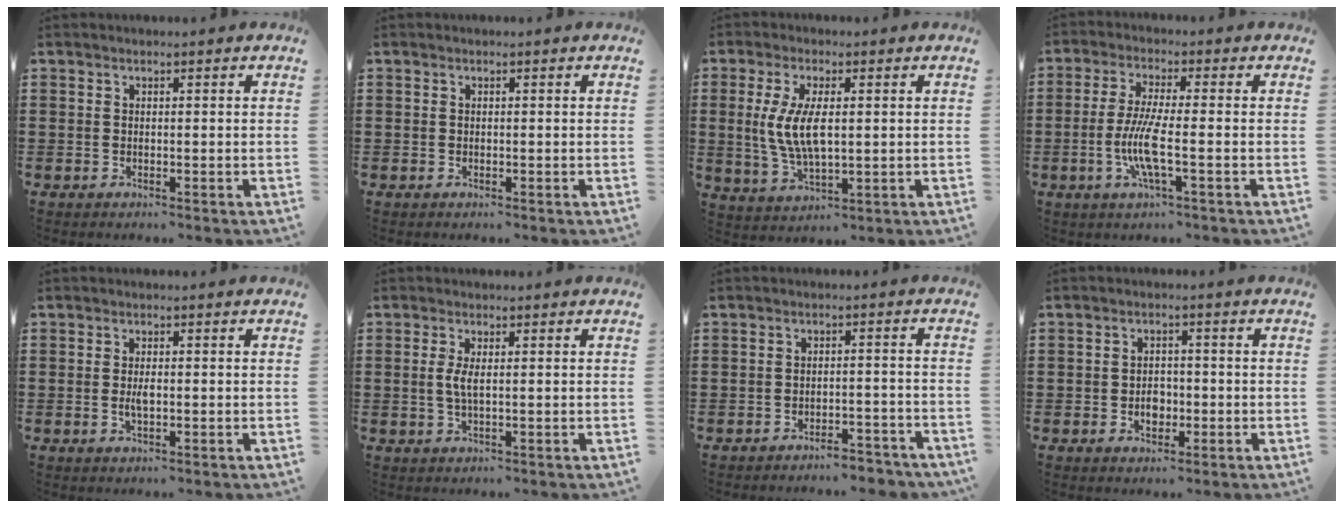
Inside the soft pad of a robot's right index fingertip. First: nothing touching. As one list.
[{"total": 0.0}, {"total": 7.5, "force": [0.6, 3.0, 6.8], "torque": [-0.151, 0.001, 0.005]}, {"total": 7.4, "force": [-1.9, 1.1, 7.0], "torque": [-0.155, -0.017, -0.043]}, {"total": 2.3, "force": [-0.3, 0.9, 2.1], "torque": [-0.046, -0.002, -0.008]}, {"total": 2.8, "force": [0.2, 0.7, 2.7], "torque": [-0.059, -0.003, 0.000]}, {"total": 3.5, "force": [-3.4, 0.3, 0.8], "torque": [-0.017, 0.003, -0.070]}, {"total": 3.0, "force": [-0.9, 2.3, 1.8], "torque": [-0.023, -0.003, -0.021]}]